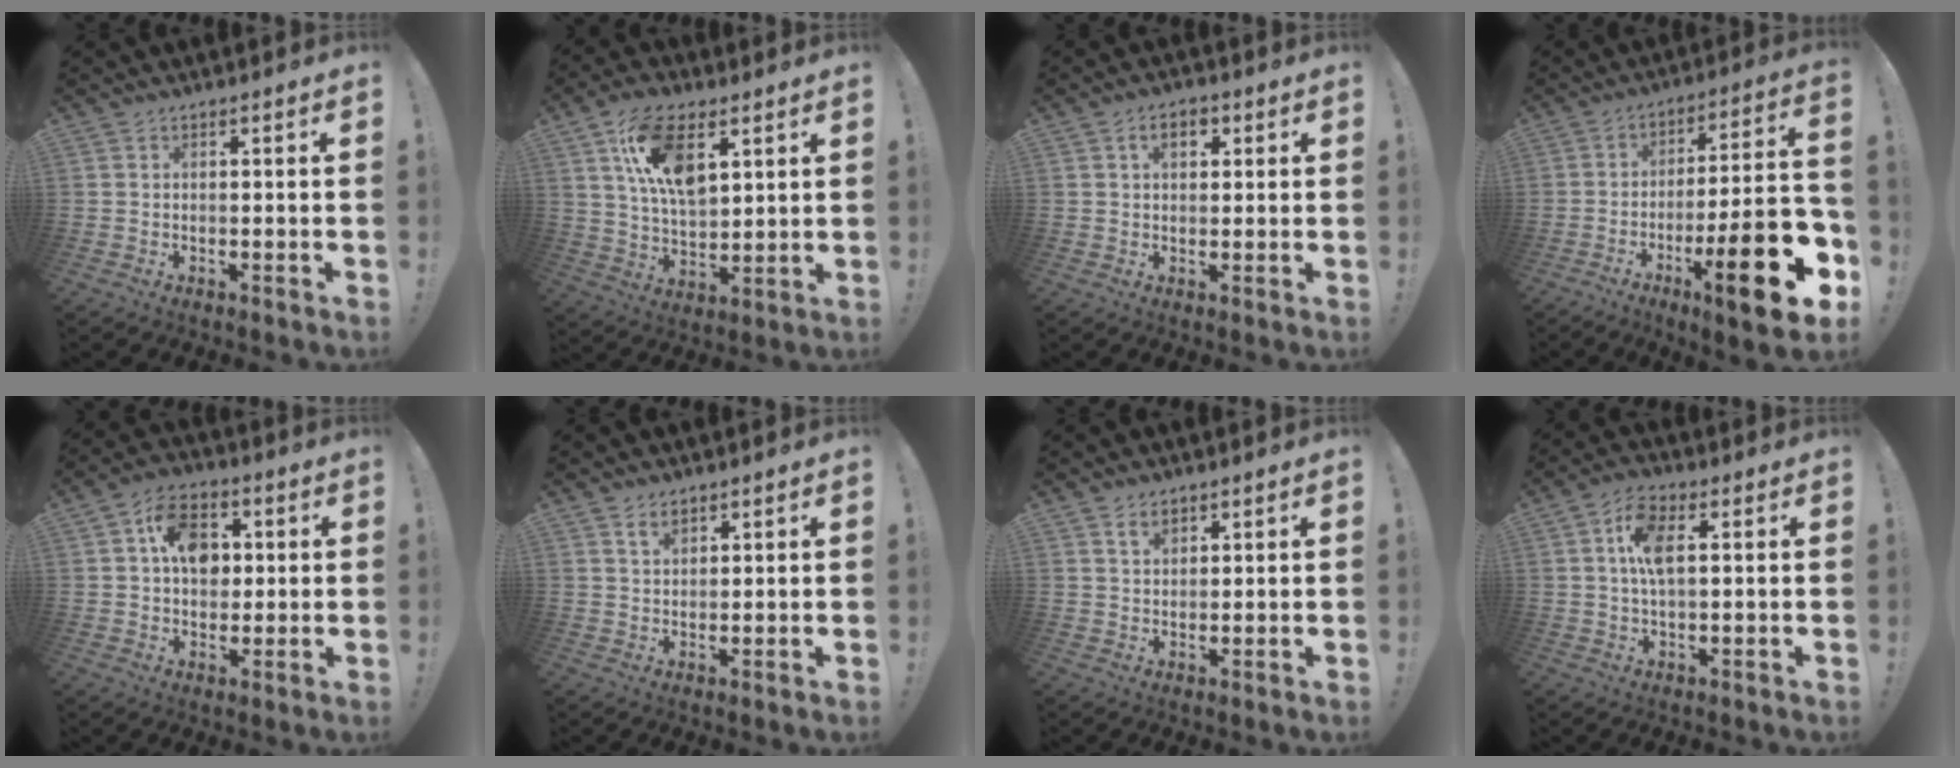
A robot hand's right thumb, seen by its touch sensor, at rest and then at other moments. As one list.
[{"total": 15.2, "force": [6.8, 7.9, 11.1], "torque": [-0.186, -0.015, 0.120]}, {"total": 4.5, "force": [1.5, 2.8, 3.1], "torque": [-0.043, 0.003, 0.021]}, {"total": 20.4, "force": [-9.1, 3.5, 17.9], "torque": [-0.260, 0.044, -0.142]}, {"total": 11.5, "force": [2.5, 8.7, 7.1], "torque": [-0.096, 0.007, 0.046]}, {"total": 3.2, "force": [2.3, 1.7, 1.4], "torque": [-0.019, -0.010, 0.040]}, {"total": 3.3, "force": [2.2, 2.0, 1.5], "torque": [-0.021, -0.009, 0.038]}, {"total": 9.0, "force": [2.1, 4.4, 7.6], "torque": [-0.128, 0.001, 0.033]}]